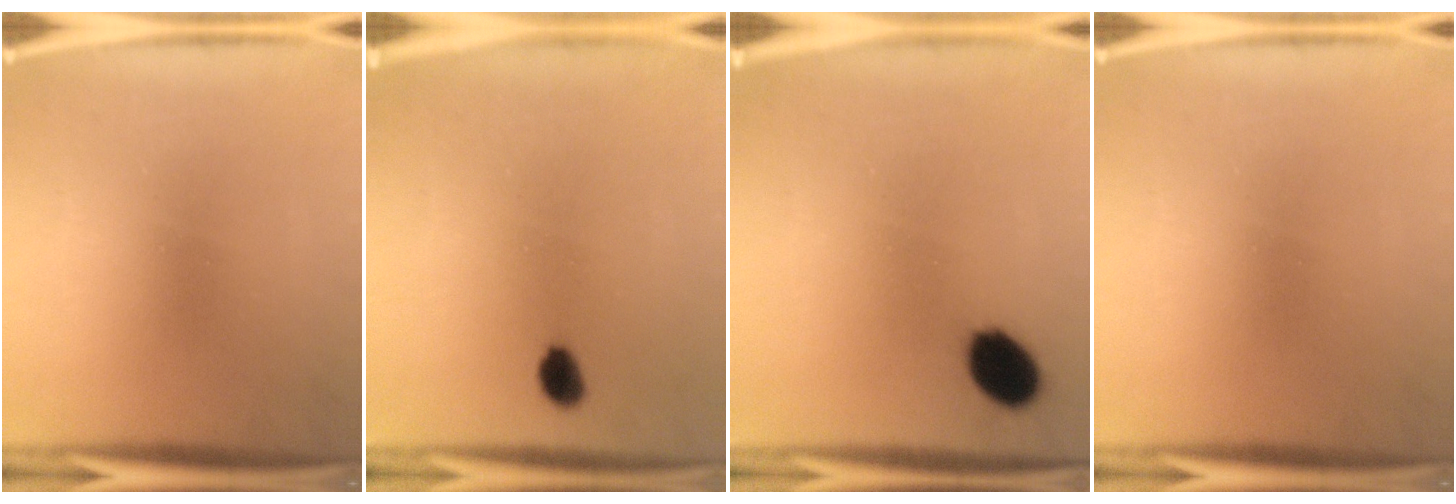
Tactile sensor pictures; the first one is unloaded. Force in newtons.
{"total": 3.1}
{"total": 8.4}
{"total": 0.0}